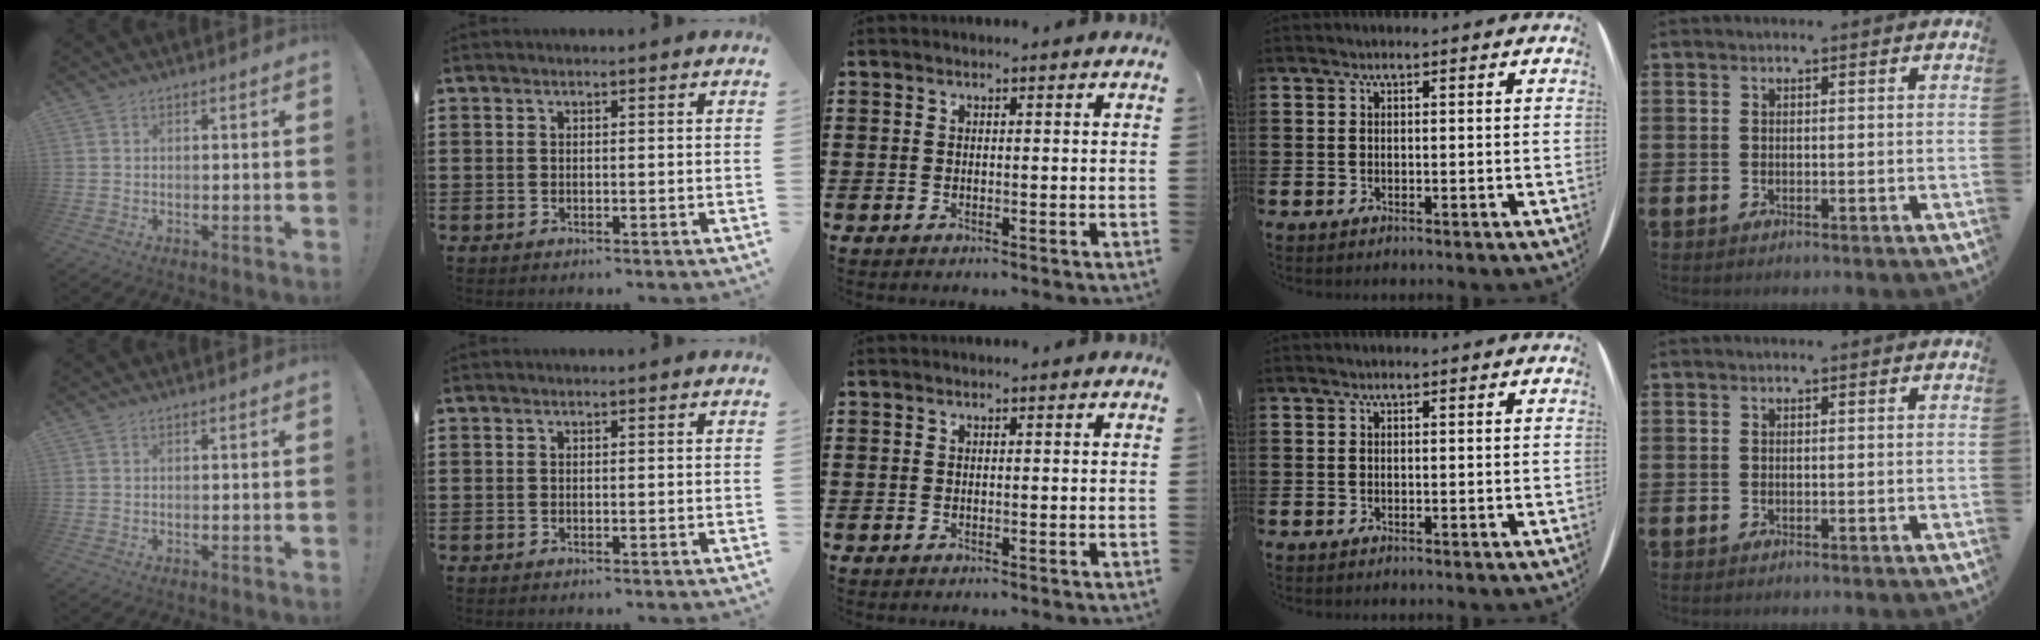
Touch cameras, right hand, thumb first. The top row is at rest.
{}